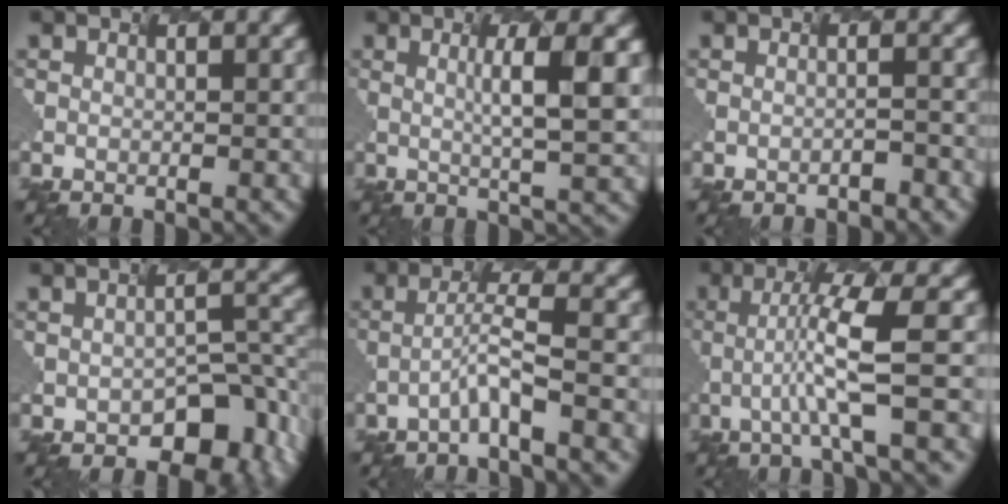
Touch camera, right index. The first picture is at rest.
{"total": 3.8, "force": [0.2, 0.2, 3.8], "torque": [-0.063, 0.005, 0.017]}
{"total": 1.3, "force": [-1.2, -0.1, 0.4], "torque": [-0.009, 0.000, -0.012]}
{"total": 6.6, "force": [-3.9, 3.3, 4.1], "torque": [-0.054, -0.018, -0.032]}
{"total": 2.9, "force": [-2.2, -0.5, 1.7], "torque": [-0.044, 0.017, -0.039]}
{"total": 4.8, "force": [-1.5, 0.0, 4.6], "torque": [-0.094, 0.007, -0.018]}